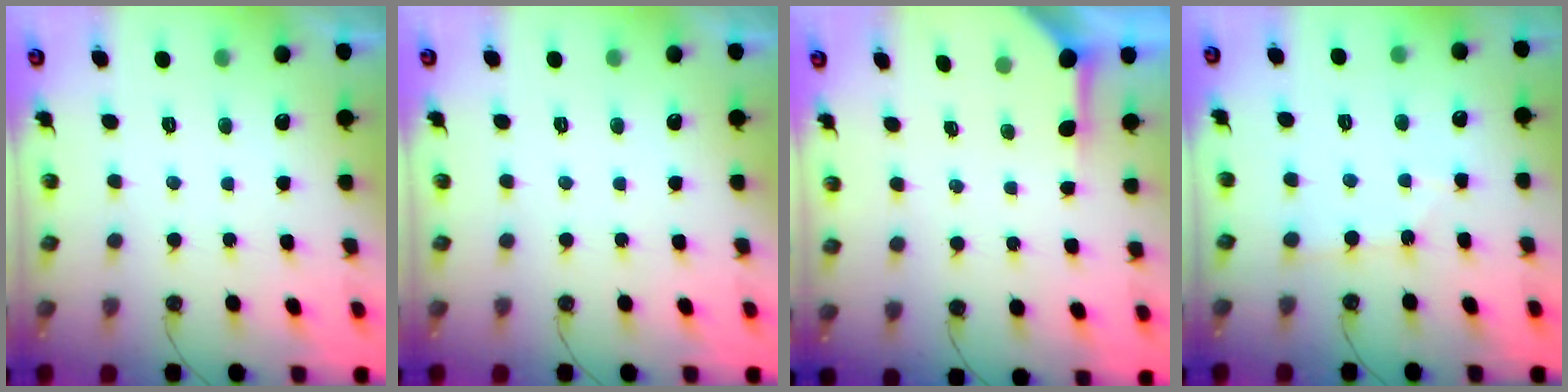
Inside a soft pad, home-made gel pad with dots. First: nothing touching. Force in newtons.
{"total": 0.7, "press": 0.4, "slide": 0.7}
{"total": 3.8, "press": 3.8, "slide": 0.5}
{"total": 2.6, "press": 2.6, "slide": 0.3}